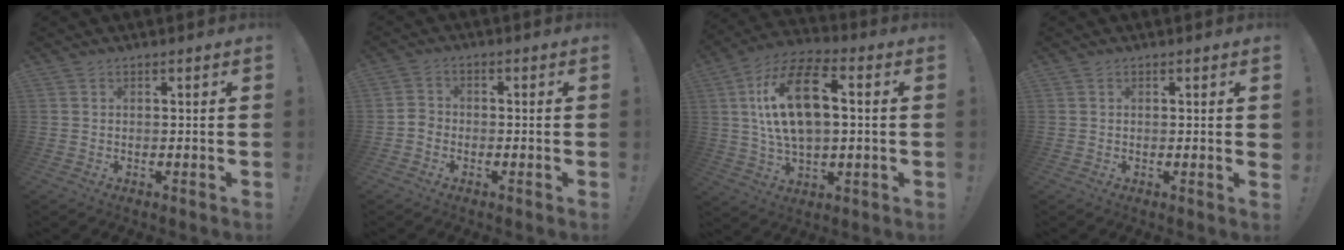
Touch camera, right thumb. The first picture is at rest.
{"total": 3.2, "force": [-1.9, 2.3, 1.2], "torque": [-0.022, 0.009, -0.036]}
{"total": 18.2, "force": [2.8, 9.8, 15.1], "torque": [-0.269, 0.009, 0.042]}
{"total": 1.1, "force": [0.7, 0.0, 0.8], "torque": [0.000, -0.005, 0.009]}